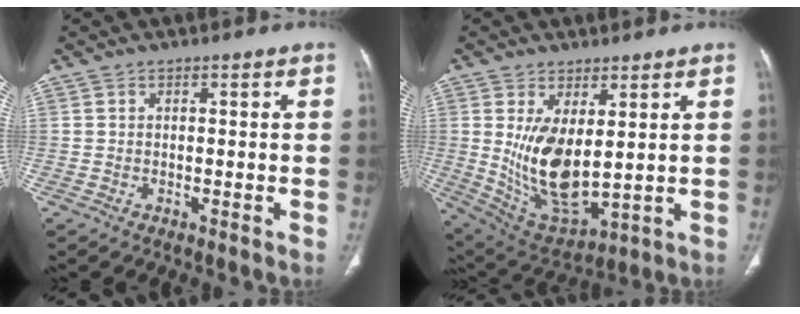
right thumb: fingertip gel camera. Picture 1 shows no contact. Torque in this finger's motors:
{"motor_torque": [0.37, 2.31, 1.27, -0.11, 0.38]}